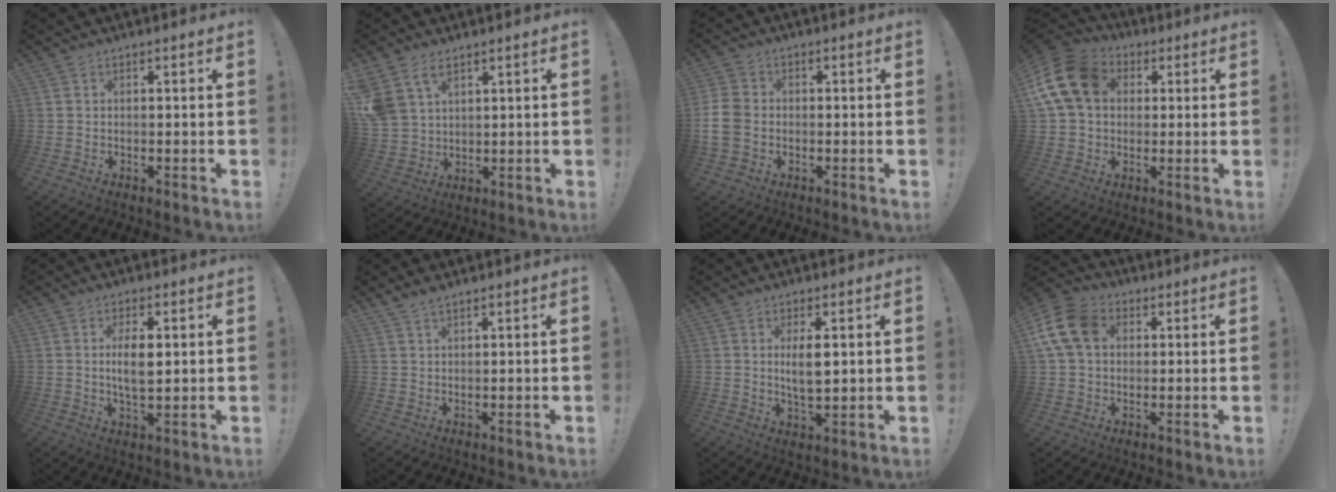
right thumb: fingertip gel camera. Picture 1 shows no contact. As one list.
[{"total": 8.1, "force": [5.0, 5.2, 3.7], "torque": [-0.083, -0.020, 0.105]}, {"total": 8.7, "force": [-1.2, 6.8, 5.2], "torque": [-0.120, 0.003, -0.020]}, {"total": 16.2, "force": [3.8, 12.3, 9.9], "torque": [-0.188, 0.002, 0.075]}, {"total": 7.0, "force": [1.1, 3.1, 6.2], "torque": [-0.107, -0.007, 0.010]}, {"total": 2.4, "force": [2.0, 0.6, 1.2], "torque": [-0.020, -0.012, 0.036]}, {"total": 6.1, "force": [1.5, 2.4, 5.4], "torque": [-0.098, -0.008, 0.021]}, {"total": 13.1, "force": [3.2, 9.8, 8.1], "torque": [-0.152, 0.003, 0.065]}]